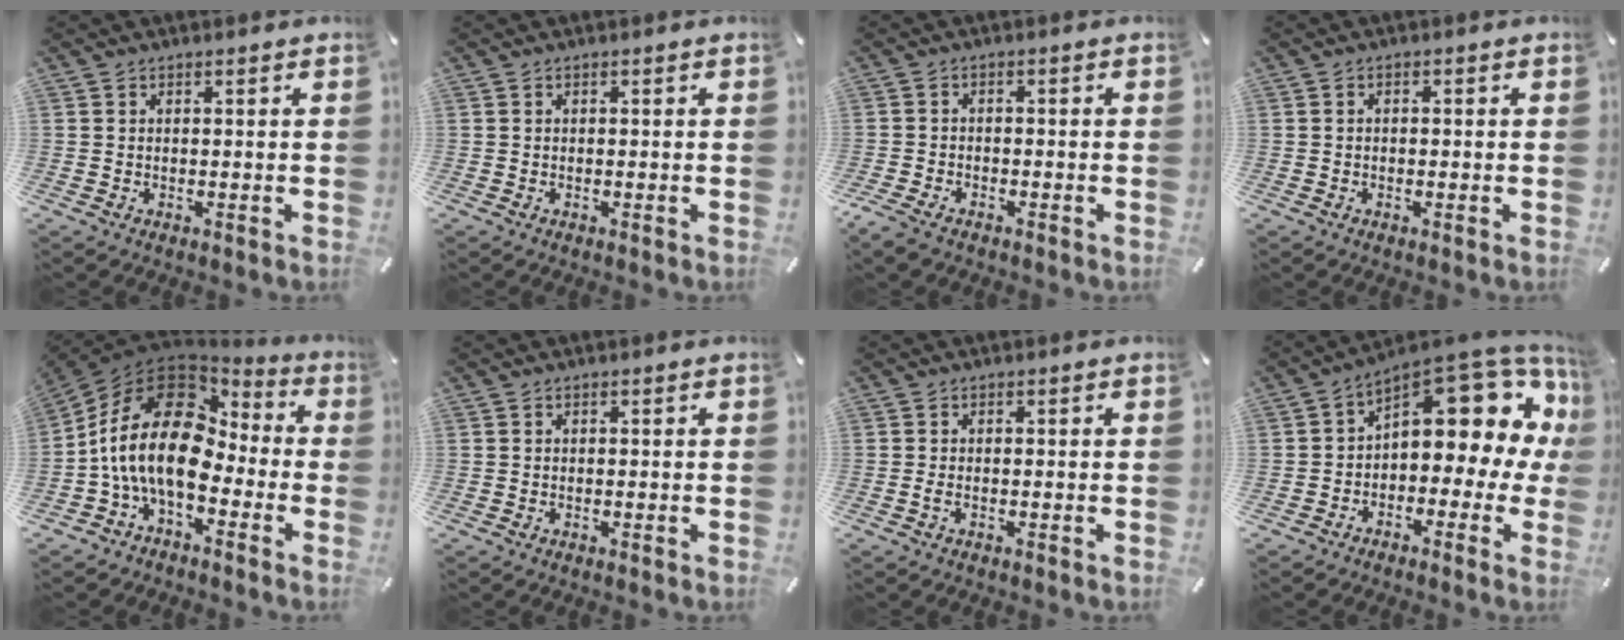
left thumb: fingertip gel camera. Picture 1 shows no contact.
{"total": 0.0}
{"total": 2.9, "force": [-2.3, 1.3, 1.2], "torque": [-0.041, 0.004, -0.050]}
{"total": 0.9, "force": [-0.3, 0.6, 0.6], "torque": [-0.012, 0.003, -0.008]}
{"total": 18.5, "force": [-2.7, 11.8, 14.0], "torque": [-0.308, 0.015, -0.049]}
{"total": 0.0}
{"total": 1.4, "force": [-0.6, 0.5, 1.2], "torque": [-0.029, -0.003, -0.013]}
{"total": 12.6, "force": [7.1, 6.0, 8.5], "torque": [-0.107, -0.071, 0.113]}